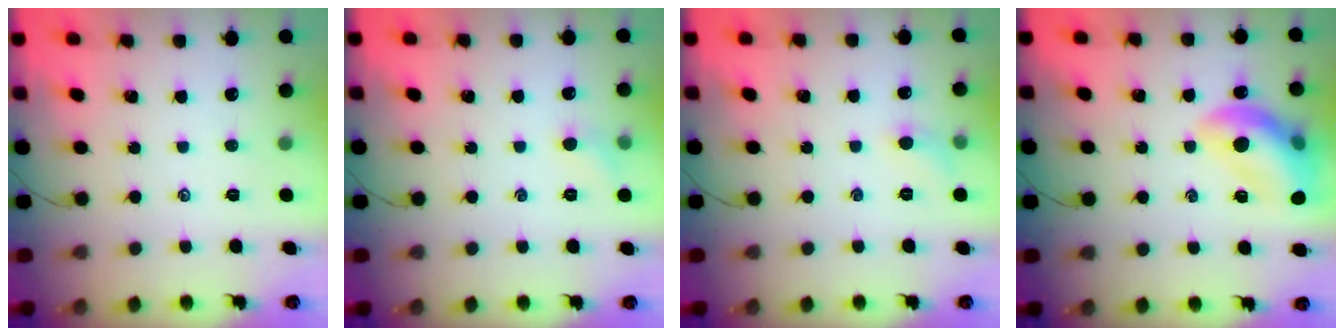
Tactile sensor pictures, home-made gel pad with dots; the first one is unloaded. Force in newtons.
{"total": 4.5, "press": 4.2, "slide": 1.4}
{"total": 5.3, "press": 5.0, "slide": 1.8}
{"total": 14.6, "press": 14.5, "slide": 1.7}